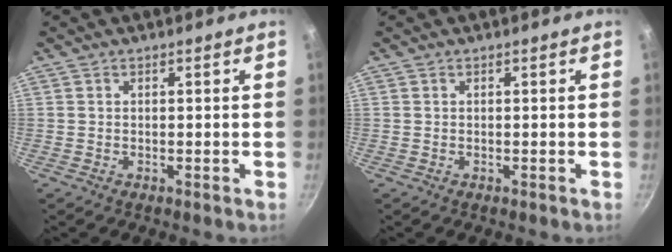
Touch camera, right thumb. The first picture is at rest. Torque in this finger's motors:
{"motor_torque": [-0.13, 0.06, 0.00, 0.00, 0.00]}